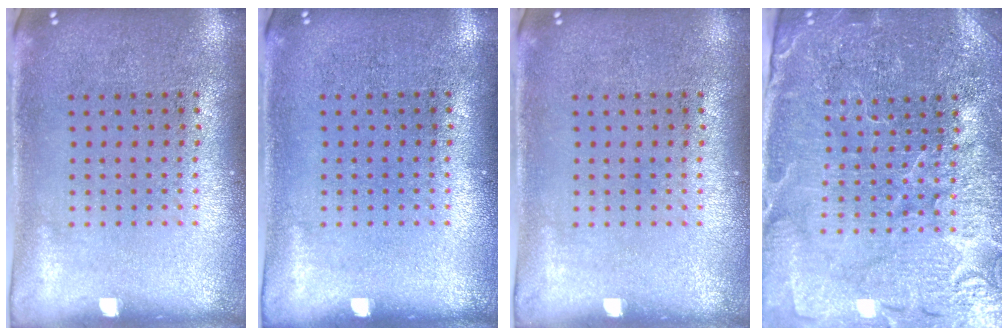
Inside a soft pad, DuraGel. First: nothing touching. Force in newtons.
{"total": 0.0}
{"total": 0.0}
{"total": 4.2, "press": 4.0, "slide": 1.1}